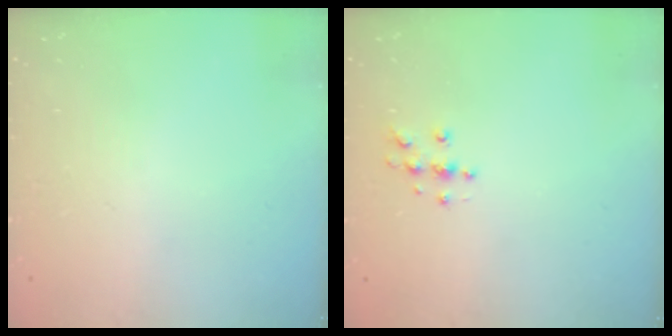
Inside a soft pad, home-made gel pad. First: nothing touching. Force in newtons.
{"total": 4.9, "press": 4.8, "slide": 0.6}